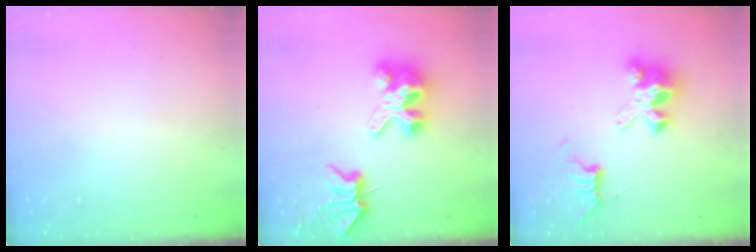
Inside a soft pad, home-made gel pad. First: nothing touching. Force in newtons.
{"total": 6.7, "press": 6.7, "slide": 0.9}
{"total": 7.9, "press": 7.8, "slide": 0.6}